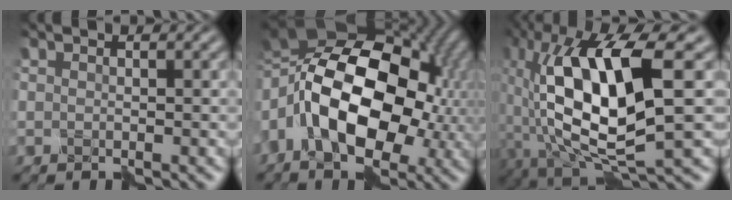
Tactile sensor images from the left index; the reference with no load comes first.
{"total": 18.1, "force": [-0.6, 11.7, 13.8], "torque": [-0.249, 0.003, -0.024]}
{"total": 13.1, "force": [0.8, 4.7, 12.1], "torque": [-0.222, -0.001, 0.013]}